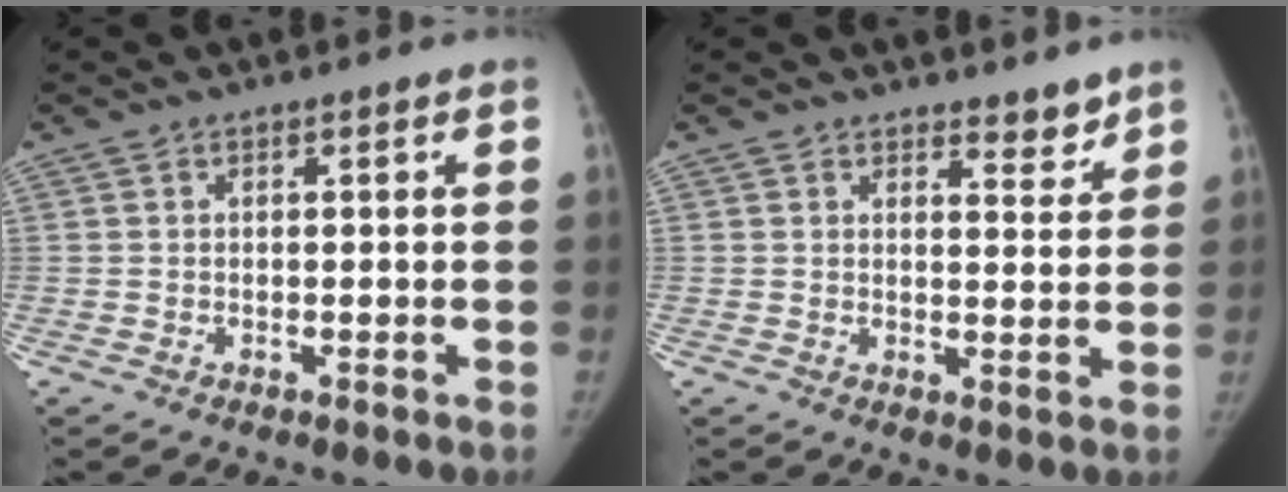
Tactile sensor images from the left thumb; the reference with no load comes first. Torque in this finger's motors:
{"motor_torque": [-0.04, -0.04, 0.34, -0.17, 0.05]}